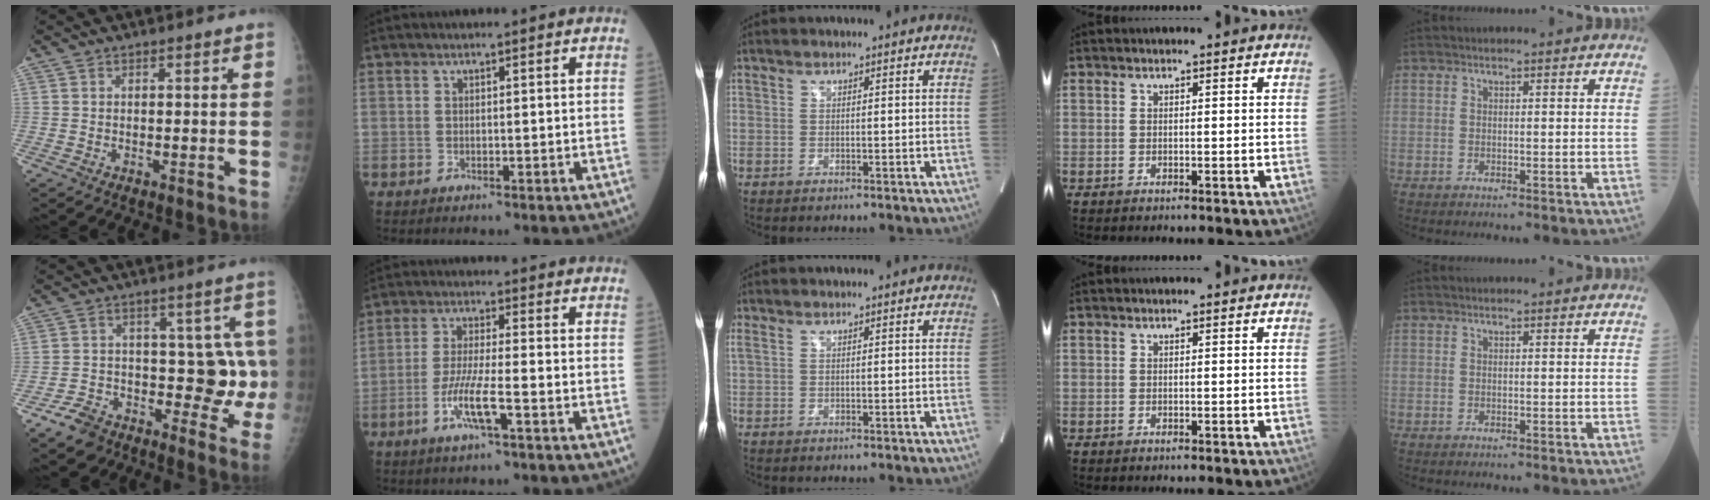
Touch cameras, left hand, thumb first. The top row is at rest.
{"thumb": {"total": 12.3, "force": [-4.4, 8.1, 8.1], "torque": [-0.057, 0.037, -0.061]}, "index": {"total": 6.7, "force": [-3.0, 0.2, 5.9], "torque": [-0.124, -0.008, -0.060]}, "middle": {"total": 0.8, "force": [0.5, 0.4, 0.6], "torque": [-0.031, 0.021, 0.014]}}